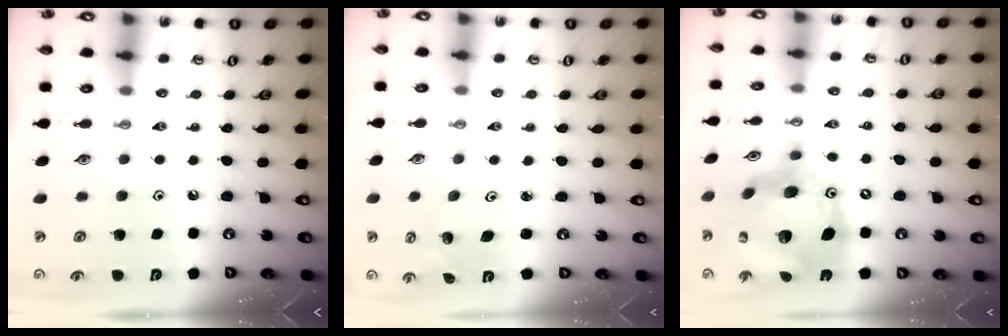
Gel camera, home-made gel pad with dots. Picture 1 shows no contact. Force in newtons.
{"total": 2.5, "press": 2.5, "slide": 0.1}
{"total": 22.0, "press": 21.8, "slide": 2.4}